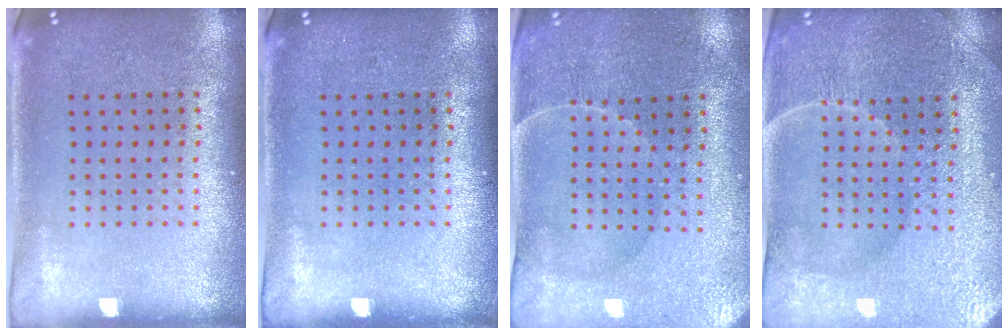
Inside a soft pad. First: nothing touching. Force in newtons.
{"total": 0.0}
{"total": 0.6, "press": 0.5, "slide": 0.4}
{"total": 4.3, "press": 4.1, "slide": 1.3}